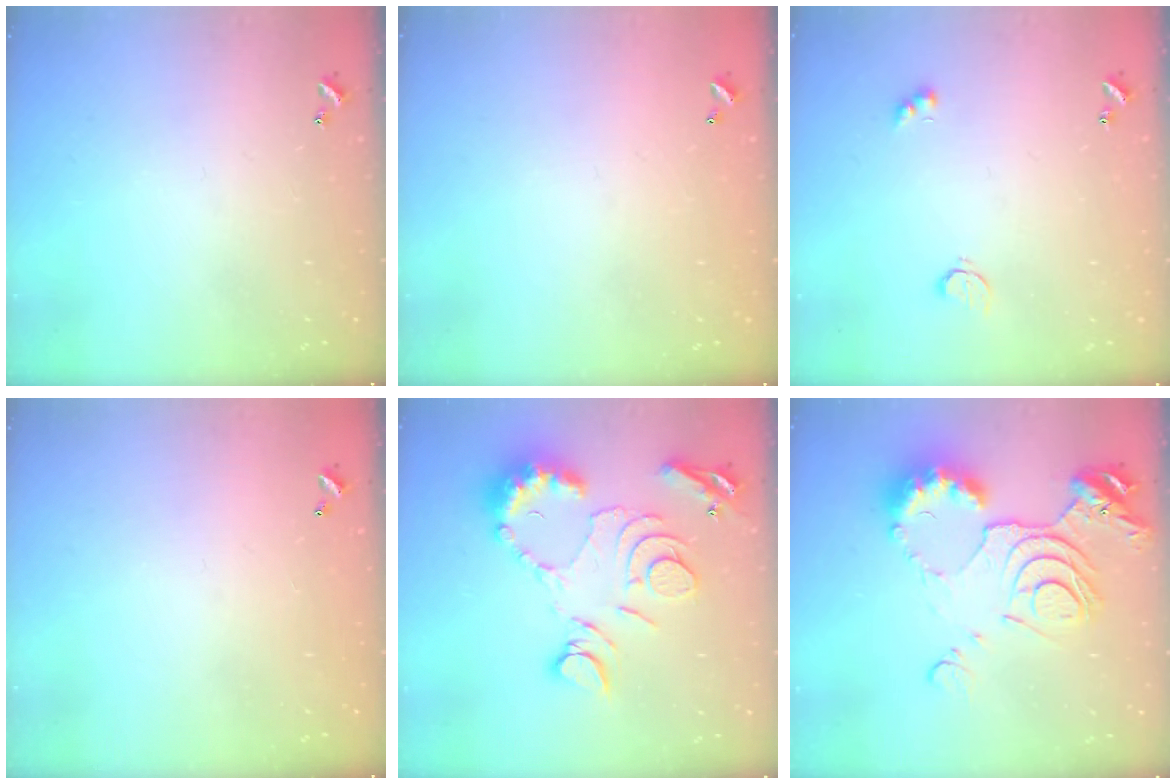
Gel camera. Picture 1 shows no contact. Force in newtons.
{"total": 2.8, "press": 2.8, "slide": 0.1}
{"total": 2.5, "press": 2.4, "slide": 0.5}
{"total": 3.0, "press": 3.0, "slide": 0.1}
{"total": 15.9, "press": 15.8, "slide": 1.7}
{"total": 15.0, "press": 14.9, "slide": 1.5}